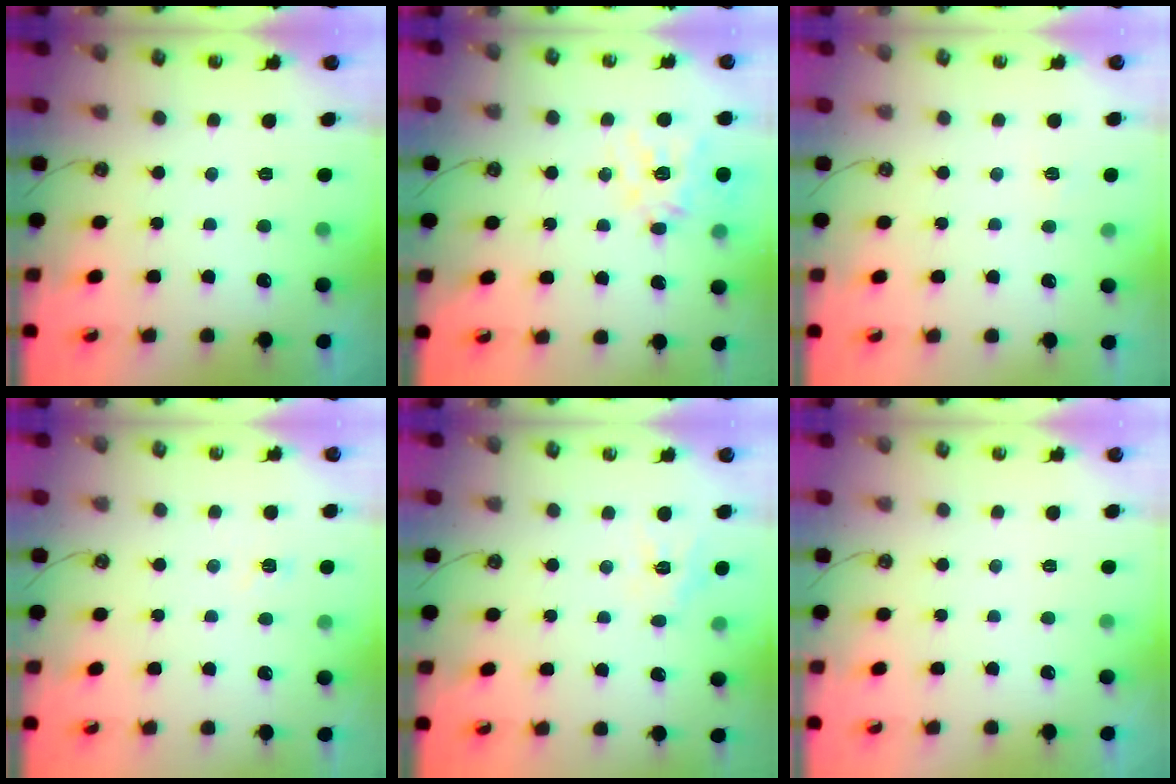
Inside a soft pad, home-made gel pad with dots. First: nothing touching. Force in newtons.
{"total": 16.2, "press": 16.0, "slide": 2.4}
{"total": 2.7, "press": 2.6, "slide": 0.3}
{"total": 2.9, "press": 2.8, "slide": 0.5}
{"total": 8.3, "press": 8.3, "slide": 0.5}
{"total": 0.0}